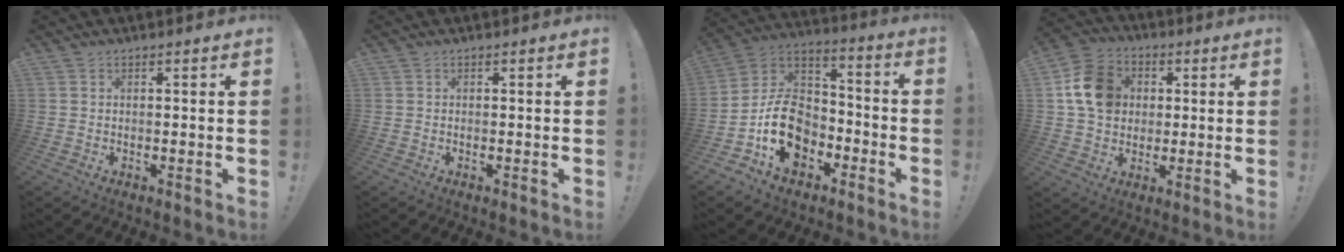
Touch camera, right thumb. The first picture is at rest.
{"total": 0.0}
{"total": 17.2, "force": [-7.4, 12.5, 9.1], "torque": [-0.151, 0.040, -0.123]}
{"total": 14.1, "force": [2.6, 11.7, 7.4], "torque": [-0.107, 0.009, 0.057]}